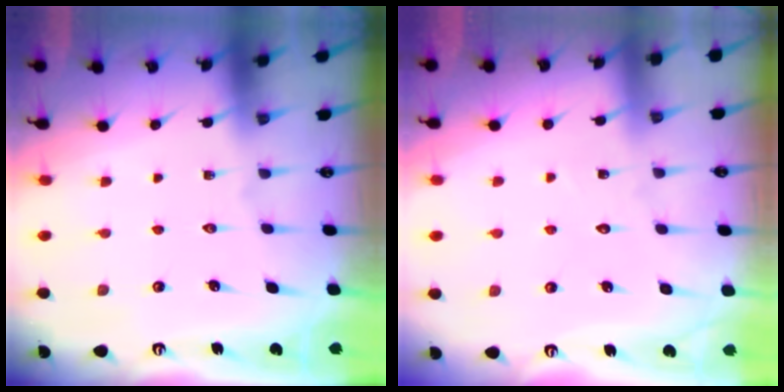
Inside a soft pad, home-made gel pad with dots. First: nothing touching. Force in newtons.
{"total": 4.2, "press": 4.1, "slide": 0.4}